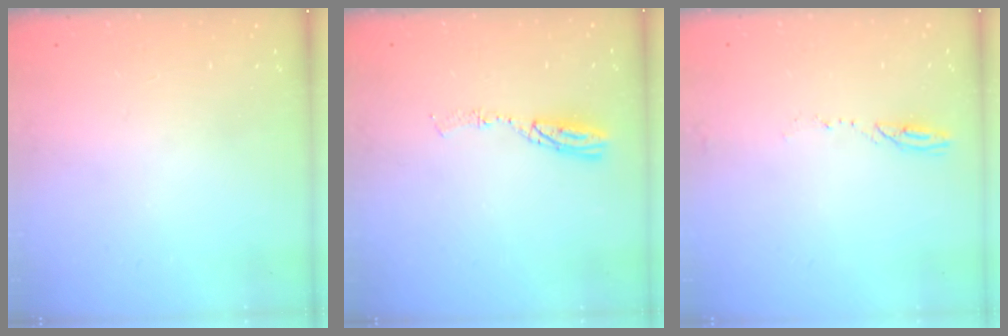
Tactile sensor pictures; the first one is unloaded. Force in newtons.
{"total": 5.0, "press": 5.0, "slide": 0.2}
{"total": 4.7, "press": 4.7, "slide": 0.5}